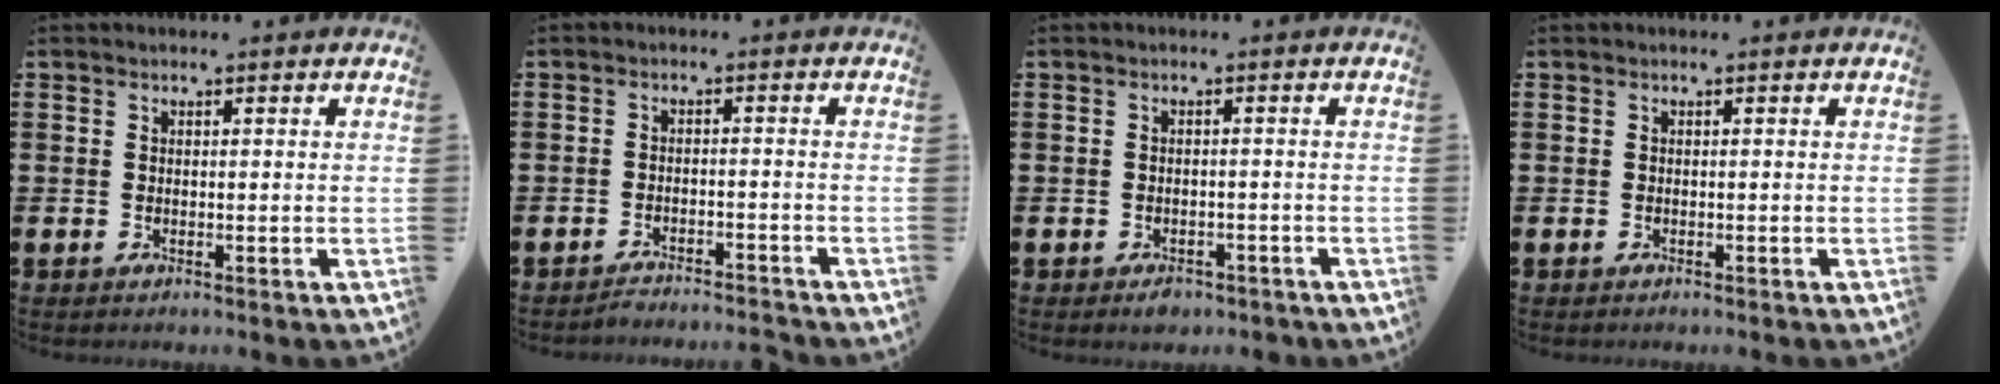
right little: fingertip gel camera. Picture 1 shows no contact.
{"total": 2.0, "force": [-2.0, -0.2, 0.1], "torque": [-0.004, 0.005, -0.041]}
{"total": 1.2, "force": [-0.9, 0.7, 0.3], "torque": [-0.001, -0.004, -0.022]}
{"total": 0.0}